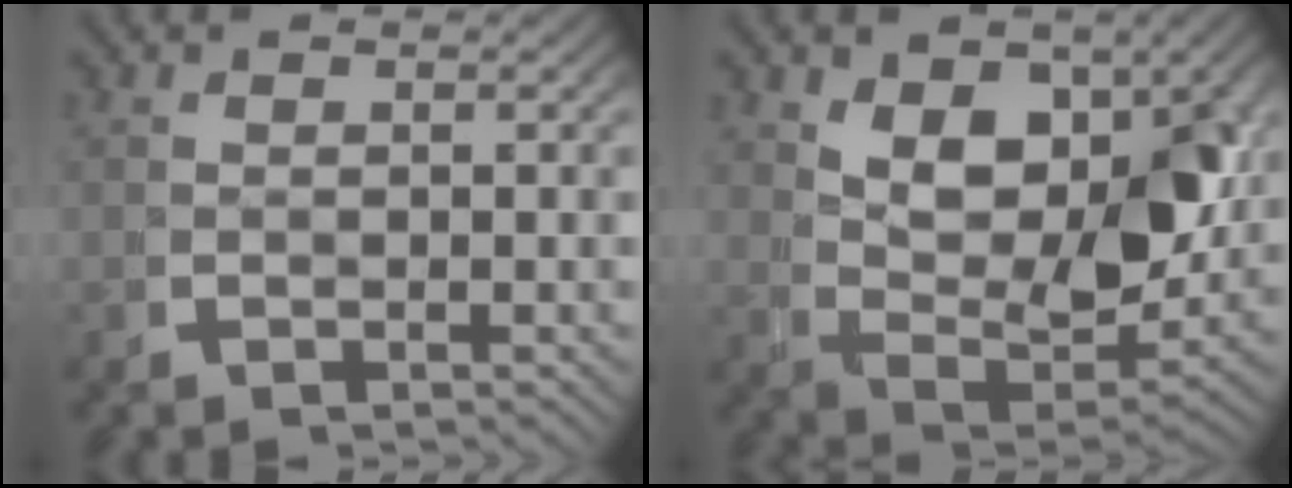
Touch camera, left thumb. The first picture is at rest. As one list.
[{"total": 8.7, "force": [1.6, 5.1, 6.9], "torque": [-0.137, -0.033, 0.042]}]